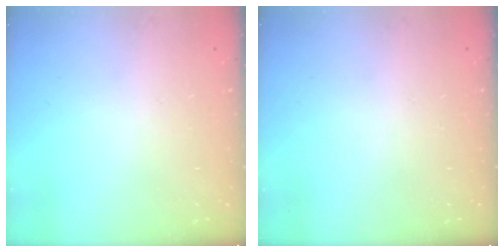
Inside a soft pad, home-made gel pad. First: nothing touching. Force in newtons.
{"total": 0.0}